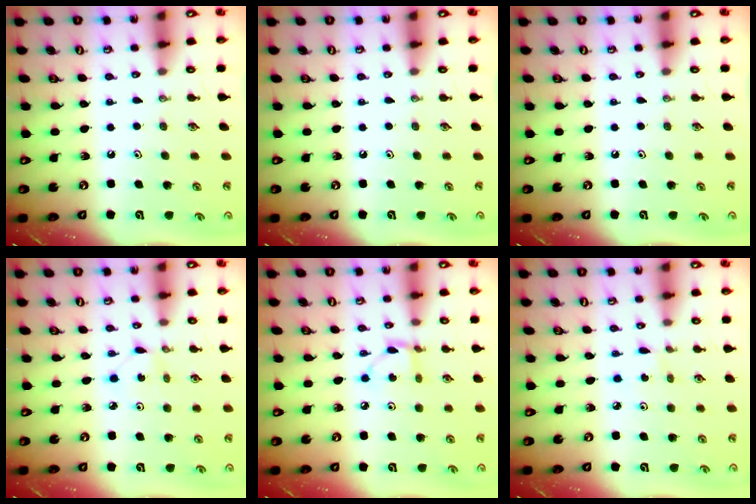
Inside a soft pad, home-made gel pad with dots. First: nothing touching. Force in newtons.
{"total": 0.0}
{"total": 0.0}
{"total": 1.2, "press": 1.2, "slide": 0.1}
{"total": 3.8, "press": 3.8, "slide": 0.2}
{"total": 1.0, "press": 1.0, "slide": 0.1}